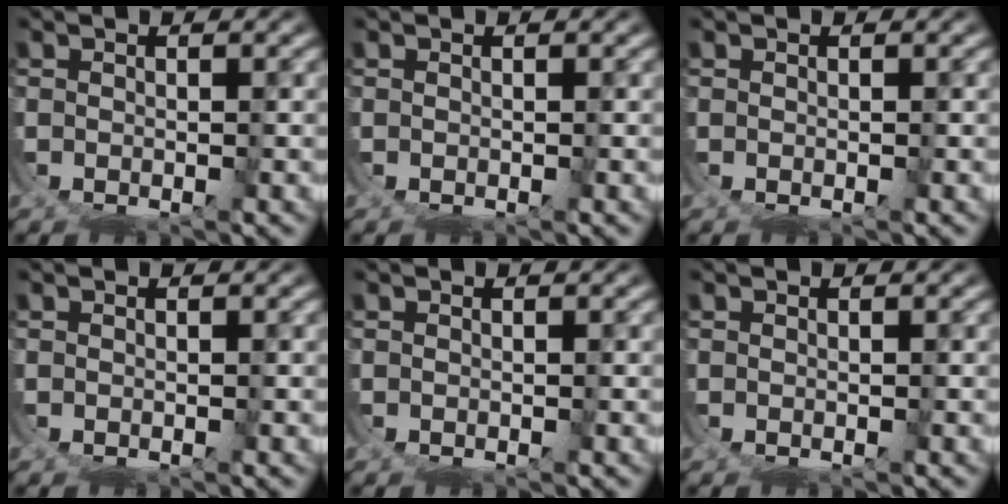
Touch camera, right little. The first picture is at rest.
{"total": 0.0}
{"total": 0.0}
{"total": 0.0}
{"total": 0.0}
{"total": 0.0}